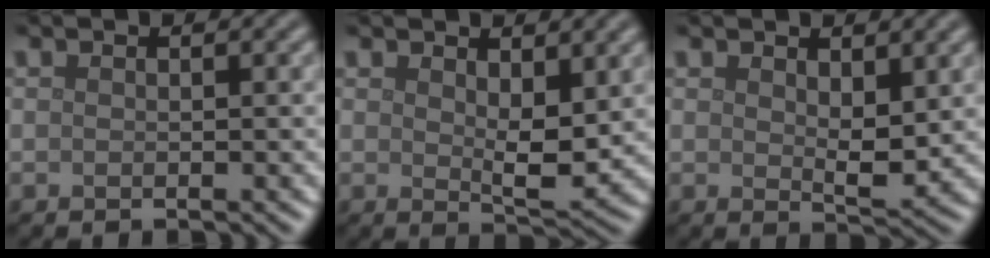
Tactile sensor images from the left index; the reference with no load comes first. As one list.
[{"total": 3.6, "force": [1.2, 1.5, 3.1], "torque": [-0.052, -0.008, 0.023]}, {"total": 2.8, "force": [1.1, 1.2, 2.3], "torque": [-0.041, -0.007, 0.021]}]